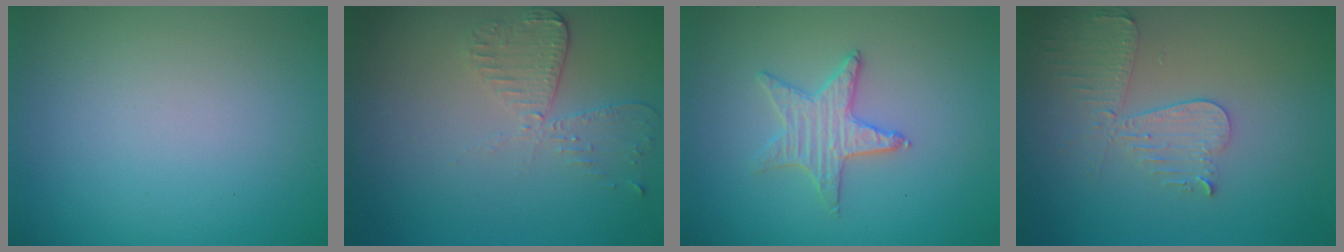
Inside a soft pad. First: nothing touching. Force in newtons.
{"total": 2.9, "press": 2.6, "slide": 1.4}
{"total": 1.9, "press": 1.9, "slide": 0.2}
{"total": 3.6, "press": 3.2, "slide": 1.6}